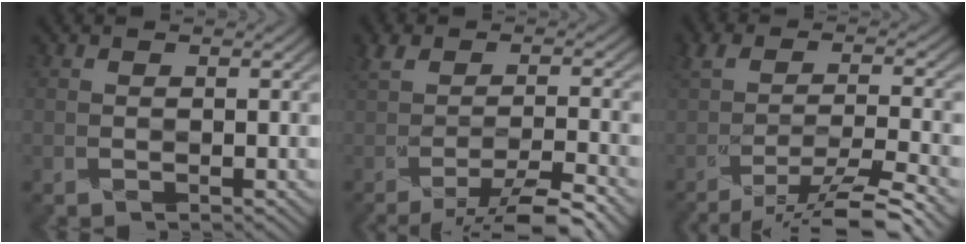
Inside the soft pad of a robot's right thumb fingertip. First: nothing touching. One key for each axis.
{"total": 6.2, "fx": -3.8, "fy": 1.1, "fz": 4.8, "tx": -0.076, "ty": 0.009, "tz": -0.071}
{"total": 7.6, "fx": -5.0, "fy": 1.3, "fz": 5.5, "tx": -0.092, "ty": 0.006, "tz": -0.092}